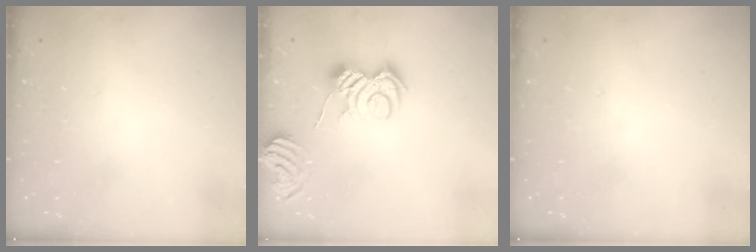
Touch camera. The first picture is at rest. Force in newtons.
{"total": 7.0, "press": 7.0, "slide": 0.6}
{"total": 0.0}